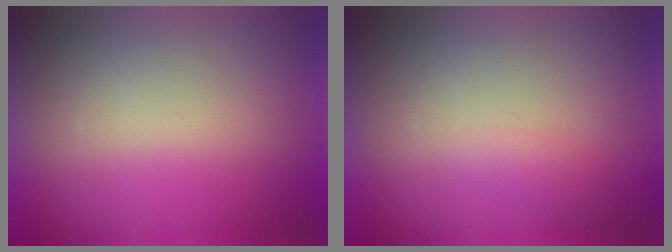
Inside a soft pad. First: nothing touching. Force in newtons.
{"total": 1.2}